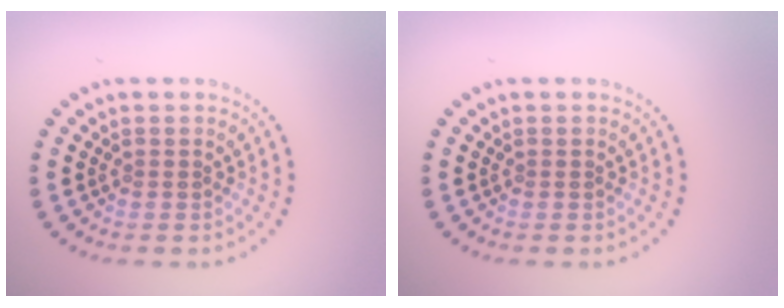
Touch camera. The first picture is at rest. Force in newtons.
{"total": 0.0}